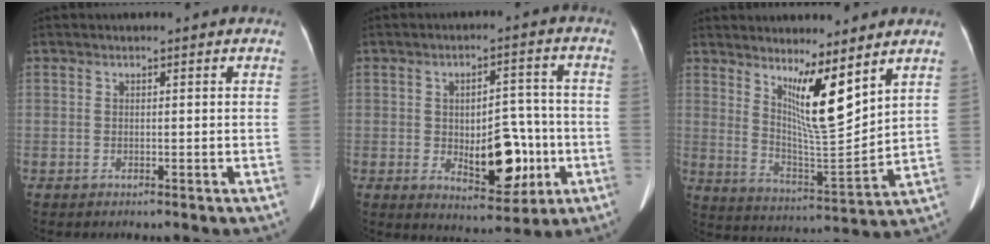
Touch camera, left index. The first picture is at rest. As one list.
[{"total": 10.3, "force": [-2.3, 4.9, 8.8], "torque": [-0.120, 0.006, -0.023]}, {"total": 9.8, "force": [6.0, 0.8, 7.7], "torque": [-0.139, -0.023, 0.117]}]